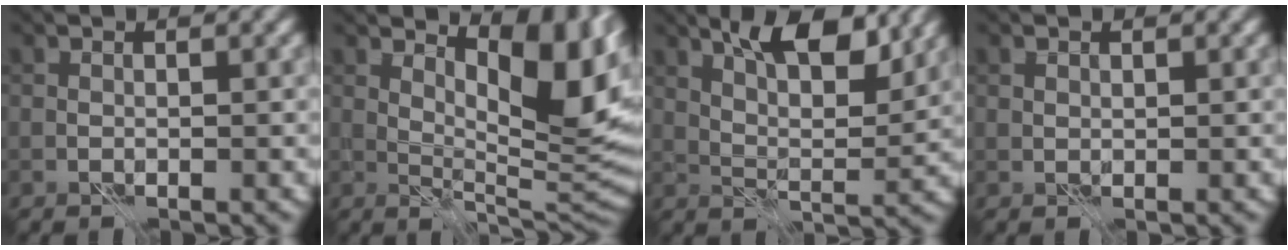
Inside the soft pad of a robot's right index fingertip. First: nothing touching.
{"total": 9.9, "force": [4.3, 3.6, 8.2], "torque": [-0.124, -0.002, 0.072]}
{"total": 8.1, "force": [4.9, 2.8, 5.8], "torque": [-0.089, 0.007, 0.075]}
{"total": 0.5, "force": [0.4, 0.3, 0.0], "torque": [-0.002, 0.001, 0.007]}